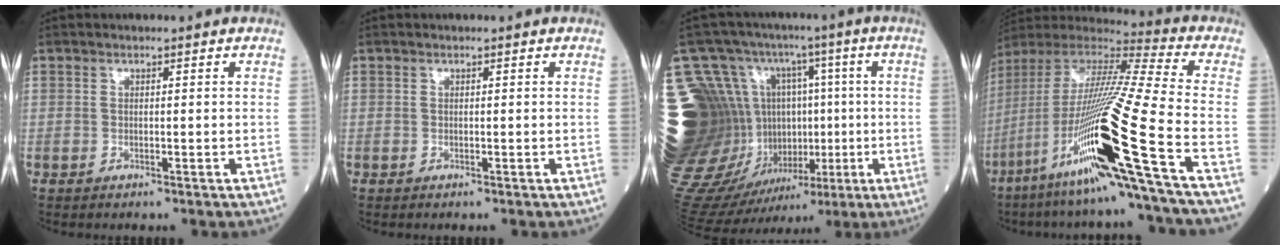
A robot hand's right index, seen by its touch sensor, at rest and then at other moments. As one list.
[{"total": 0.0}, {"total": 36.6, "force": [-0.2, 28.1, 23.4], "torque": [-0.576, 0.096, 0.019]}, {"total": 25.4, "force": [-10.7, -1.5, 23.0], "torque": [-0.441, -0.043, -0.201]}]